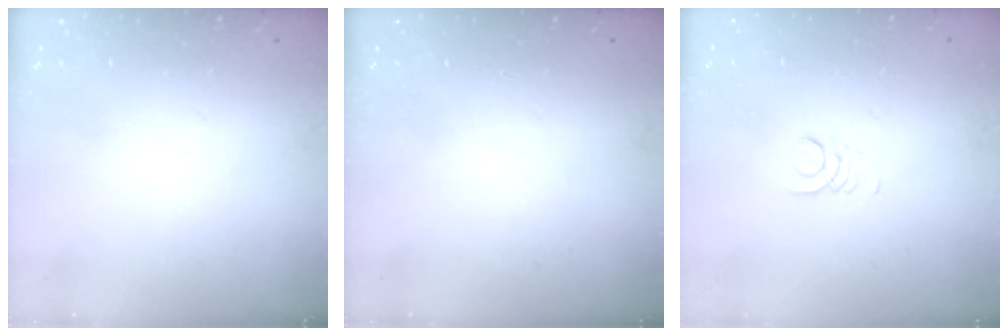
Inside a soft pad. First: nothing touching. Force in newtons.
{"total": 0.0}
{"total": 3.4, "press": 3.4, "slide": 0.3}